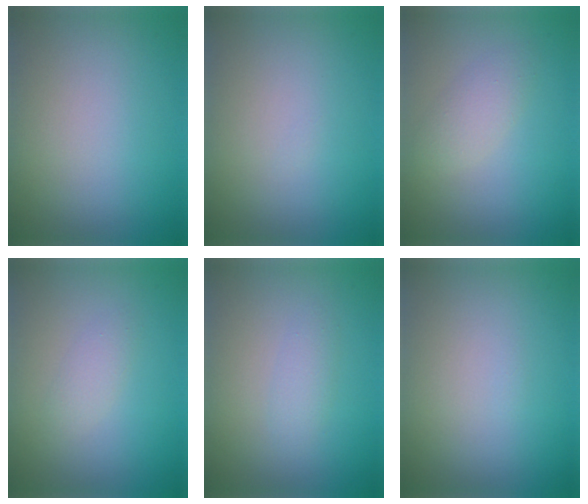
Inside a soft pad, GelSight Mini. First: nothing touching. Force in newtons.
{"total": 0.0}
{"total": 2.0, "press": 2.0, "slide": 0.2}
{"total": 1.3, "press": 1.2, "slide": 0.1}
{"total": 1.3, "press": 1.3, "slide": 0.1}
{"total": 0.0}